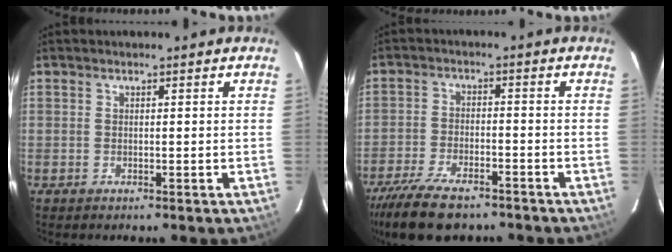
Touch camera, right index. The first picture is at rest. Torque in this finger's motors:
{"motor_torque": [1.15, -0.99, 0.35, 0.11]}